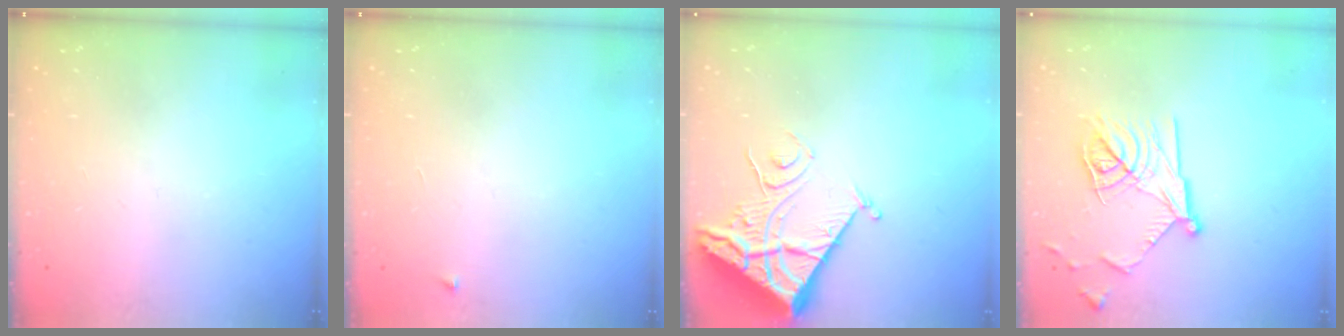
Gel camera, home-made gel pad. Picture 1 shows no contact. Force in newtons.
{"total": 2.3, "press": 2.3, "slide": 0.3}
{"total": 11.3, "press": 11.3, "slide": 1.4}
{"total": 16.1, "press": 16.1, "slide": 0.6}